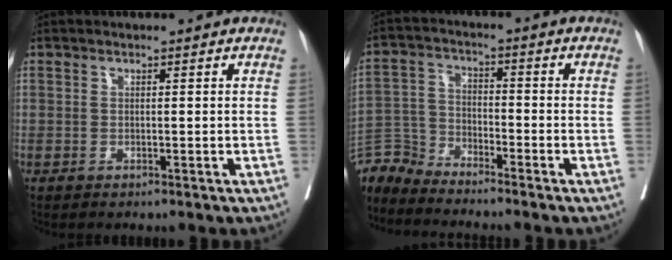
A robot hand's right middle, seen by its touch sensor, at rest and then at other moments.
{"total": 6.1, "force": [-6.1, -0.2, -0.6], "torque": [0.006, 0.003, -0.125]}